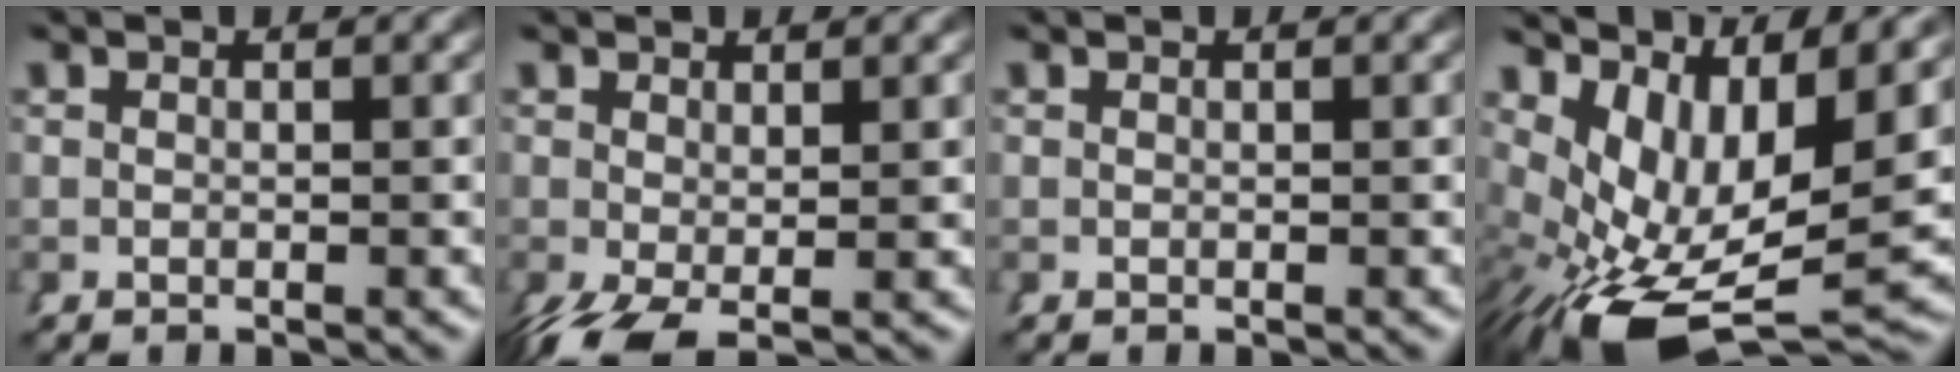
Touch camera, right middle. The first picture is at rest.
{"total": 2.5, "force": [-1.2, 0.9, 2.0], "torque": [-0.034, -0.024, -0.002]}
{"total": 0.0}
{"total": 11.9, "force": [-1.2, 7.5, 9.2], "torque": [-0.172, -0.048, 0.005]}